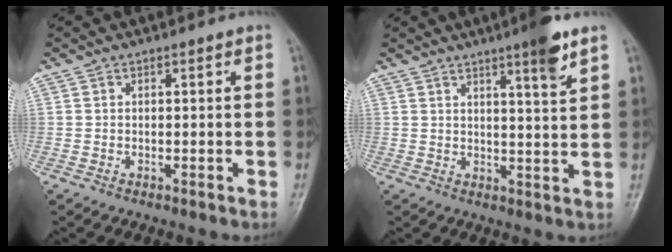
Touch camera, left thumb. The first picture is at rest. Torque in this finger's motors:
{"motor_torque": [1.80, 1.09, 0.98, -0.59, 0.03]}